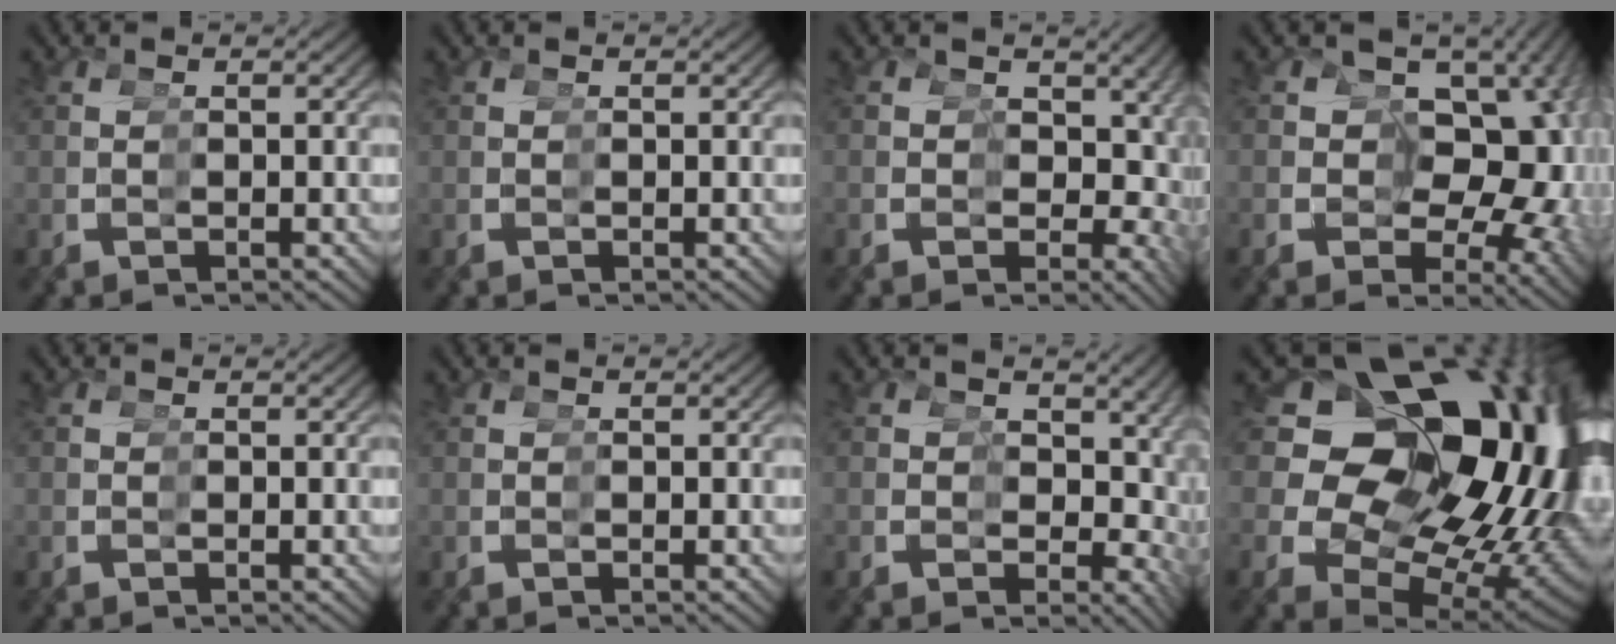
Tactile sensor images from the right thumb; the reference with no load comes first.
{"total": 0.0}
{"total": 6.6, "force": [0.6, 5.5, 3.7], "torque": [-0.047, -0.038, 0.028]}
{"total": 15.5, "force": [0.1, 11.9, 10.0], "torque": [-0.132, -0.033, 0.010]}
{"total": 0.0}
{"total": 0.0}
{"total": 5.4, "force": [1.0, 4.5, 3.0], "torque": [-0.033, -0.029, 0.028]}
{"total": 29.5, "force": [2.7, 19.7, 21.8], "torque": [-0.314, -0.034, 0.046]}